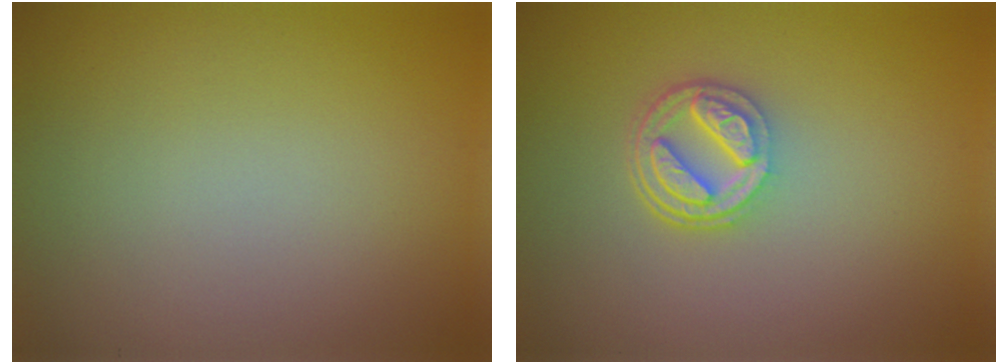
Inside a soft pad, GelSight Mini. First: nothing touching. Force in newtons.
{"total": 4.2, "press": 3.2, "slide": 2.7}